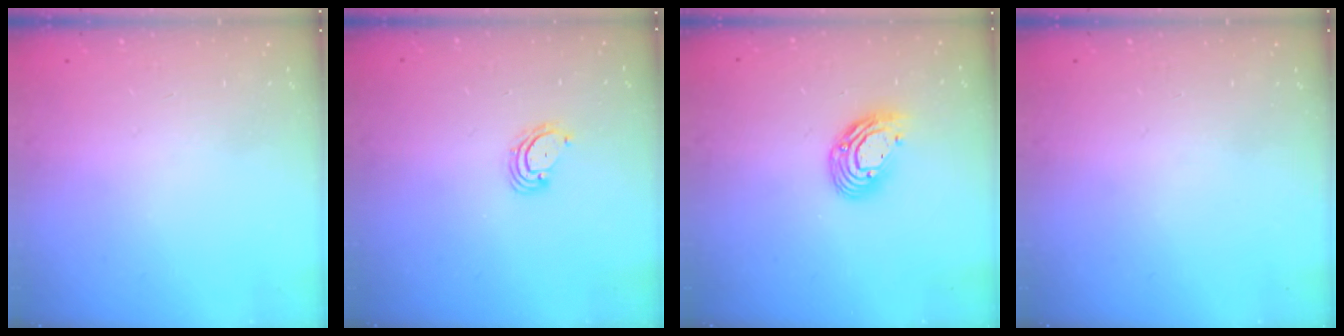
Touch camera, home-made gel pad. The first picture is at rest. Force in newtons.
{"total": 4.5, "press": 4.4, "slide": 0.5}
{"total": 10.3, "press": 10.3, "slide": 1.1}
{"total": 0.0}